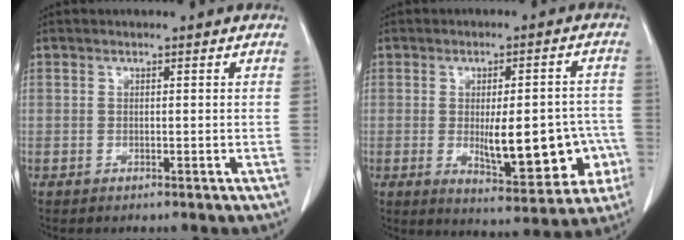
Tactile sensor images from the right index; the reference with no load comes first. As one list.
[{"total": 13.5, "force": [-2.6, 4.6, 12.4], "torque": [-0.158, 0.008, -0.018]}]